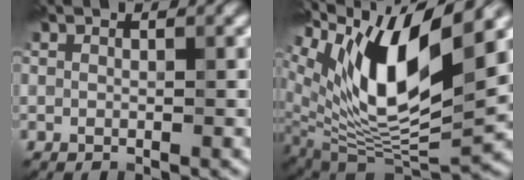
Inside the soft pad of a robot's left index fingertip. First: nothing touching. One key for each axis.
{"total": 13.3, "fx": 6.0, "fy": 4.2, "fz": 11.1, "tx": -0.212, "ty": 0.000, "tz": 0.114}